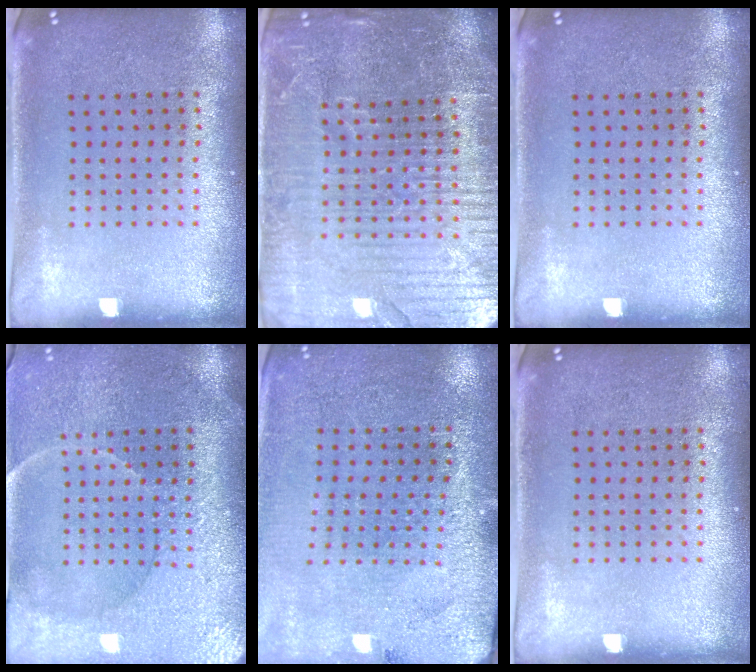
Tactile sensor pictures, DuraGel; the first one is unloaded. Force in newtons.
{"total": 5.3, "press": 4.8, "slide": 2.3}
{"total": 0.0}
{"total": 3.7, "press": 3.5, "slide": 1.2}
{"total": 2.8, "press": 2.8, "slide": 0.1}
{"total": 0.0}